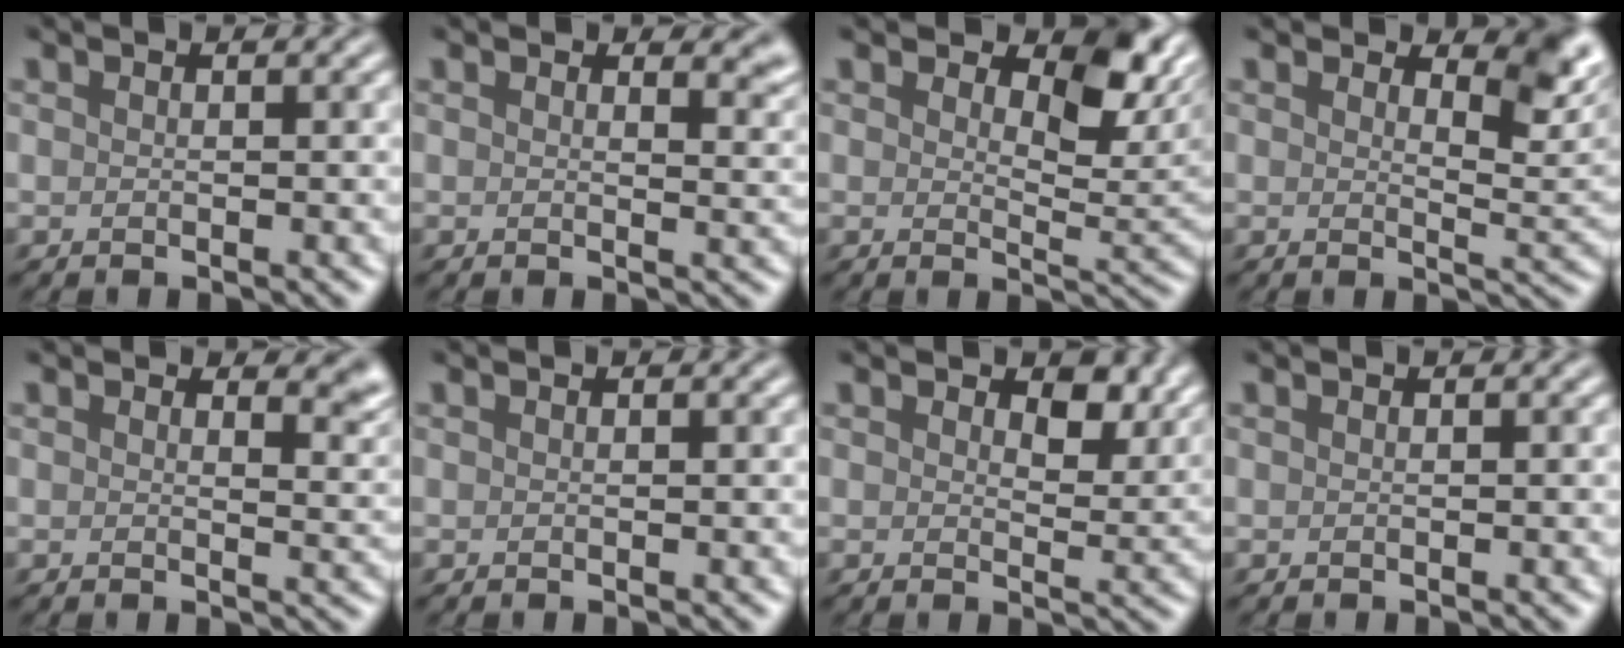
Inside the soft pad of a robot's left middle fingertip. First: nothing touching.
{"total": 2.3, "force": [1.7, 0.9, 1.2], "torque": [-0.015, -0.006, 0.022]}
{"total": 5.4, "force": [2.5, 2.7, 4.0], "torque": [-0.051, -0.004, 0.030]}
{"total": 3.9, "force": [2.5, 1.6, 2.5], "torque": [-0.034, -0.005, 0.028]}
{"total": 2.7, "force": [1.9, 1.1, 1.6], "torque": [-0.019, -0.006, 0.023]}
{"total": 0.0}
{"total": 4.3, "force": [2.2, 2.3, 2.9], "torque": [-0.047, -0.007, 0.030]}
{"total": 0.0}